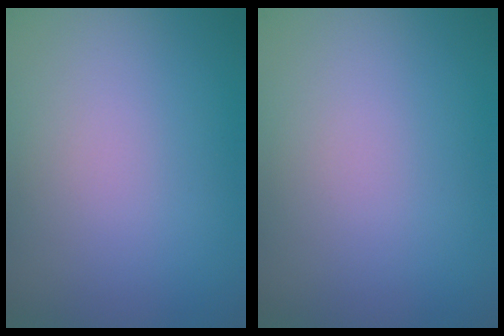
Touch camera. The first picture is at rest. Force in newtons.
{"total": 0.0}